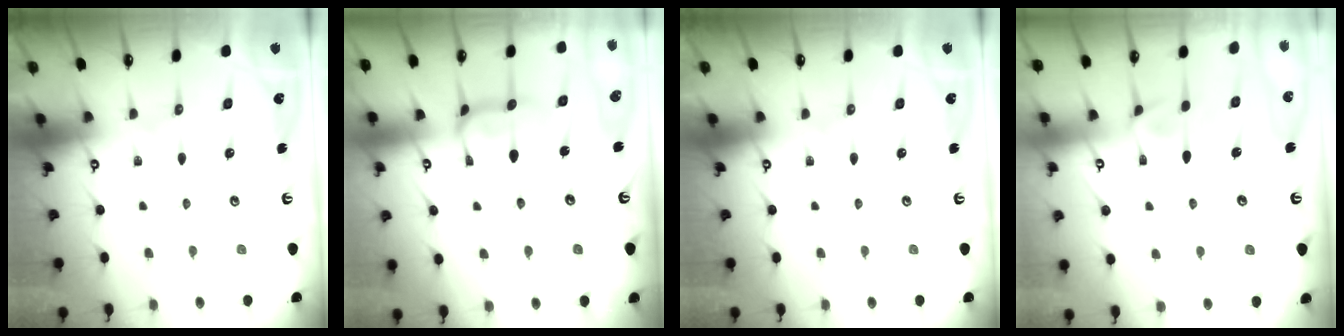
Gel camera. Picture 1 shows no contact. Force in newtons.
{"total": 7.3, "press": 7.2, "slide": 1.1}
{"total": 0.0}
{"total": 1.6, "press": 1.3, "slide": 1.0}